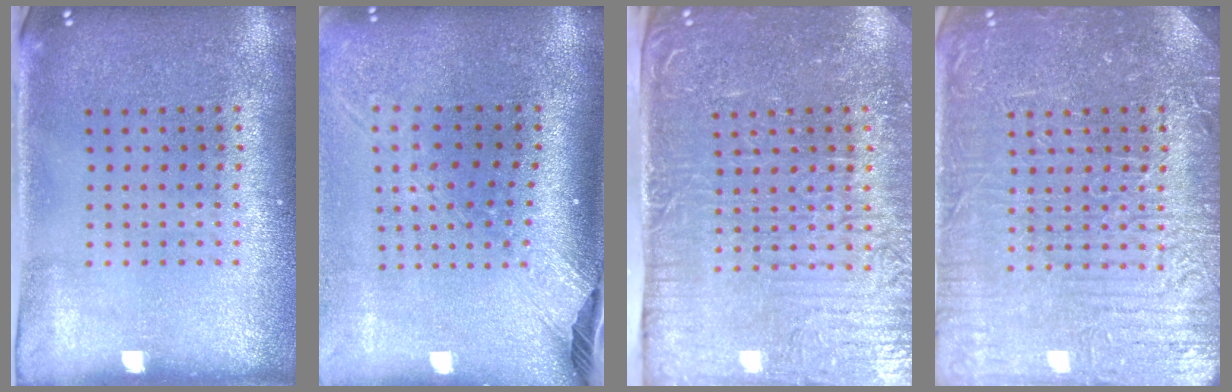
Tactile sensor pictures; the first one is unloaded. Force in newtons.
{"total": 2.6, "press": 1.9, "slide": 1.7}
{"total": 5.1, "press": 4.4, "slide": 2.6}
{"total": 4.8, "press": 4.8, "slide": 0.6}